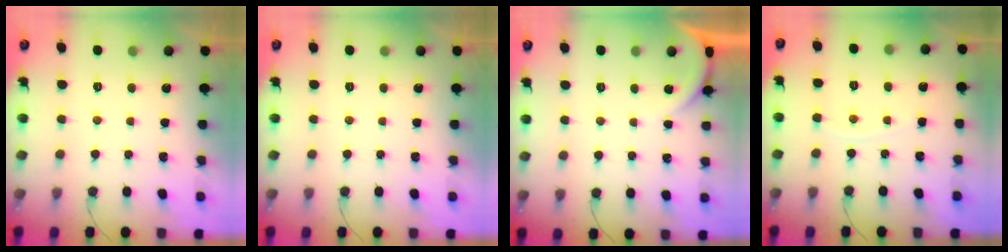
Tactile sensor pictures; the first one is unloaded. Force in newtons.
{"total": 0.0}
{"total": 1.6, "press": 1.6, "slide": 0.4}
{"total": 4.3, "press": 4.3, "slide": 0.5}